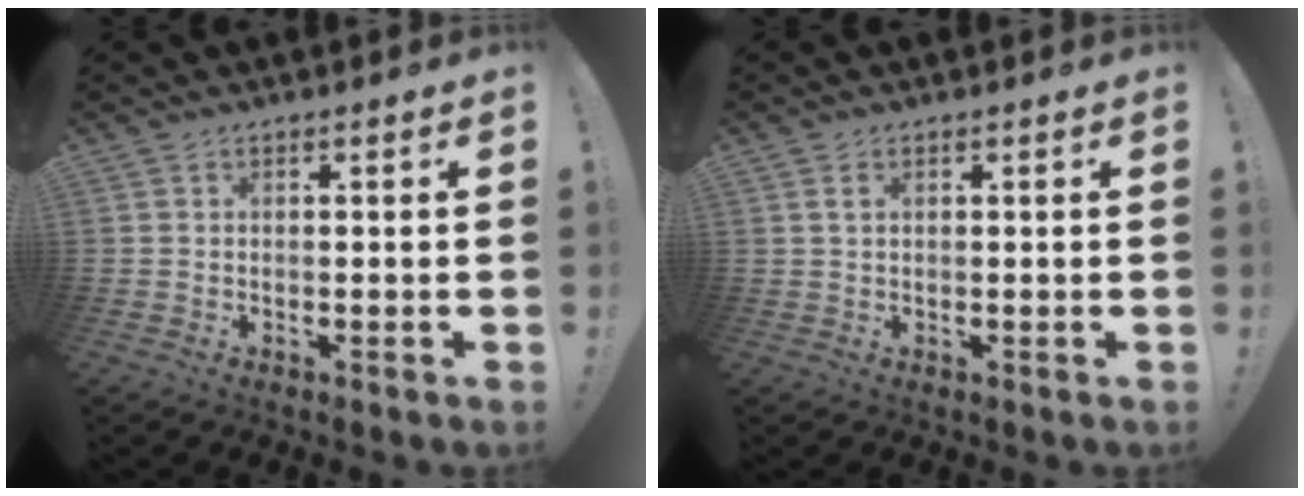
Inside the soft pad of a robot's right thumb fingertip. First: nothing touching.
{"total": 1.4, "force": [0.6, 0.8, 1.1], "torque": [-0.023, 0.002, 0.010]}